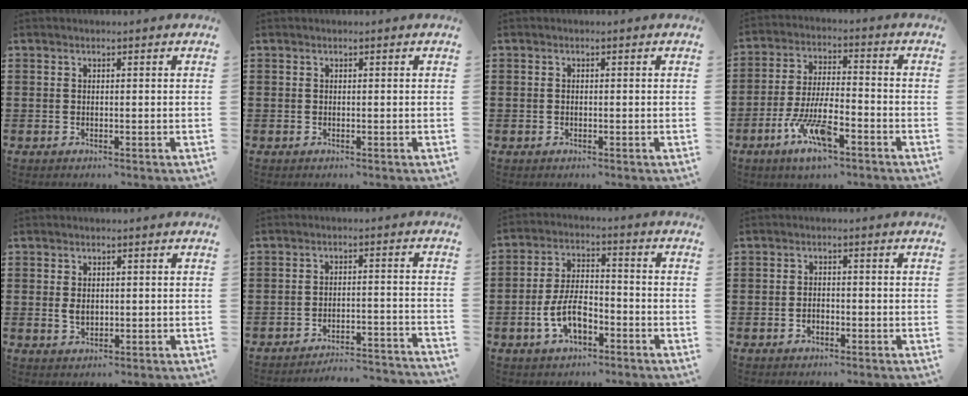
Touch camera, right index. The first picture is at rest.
{"total": 0.0}
{"total": 0.0}
{"total": 10.4, "force": [-5.2, 3.2, 8.4], "torque": [-0.183, -0.002, -0.098]}
{"total": 2.0, "force": [0.2, 1.4, 1.4], "torque": [-0.029, 0.007, 0.004]}
{"total": 4.1, "force": [-3.9, 0.0, 1.0], "torque": [-0.022, -0.003, -0.083]}
{"total": 7.6, "force": [-3.0, 3.8, 5.8], "torque": [-0.132, 0.002, -0.062]}
{"total": 1.5, "force": [-0.8, 1.0, 0.9], "torque": [-0.020, 0.000, -0.016]}